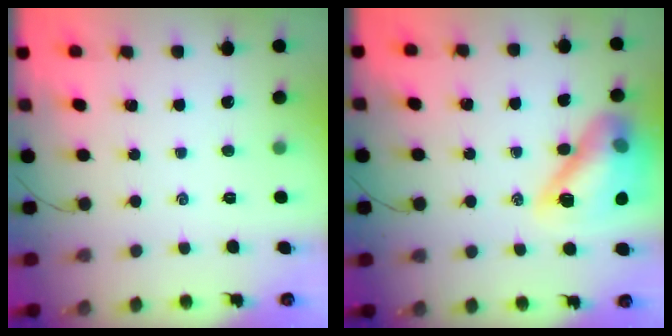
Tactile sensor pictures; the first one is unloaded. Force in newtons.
{"total": 16.6, "press": 16.5, "slide": 2.6}